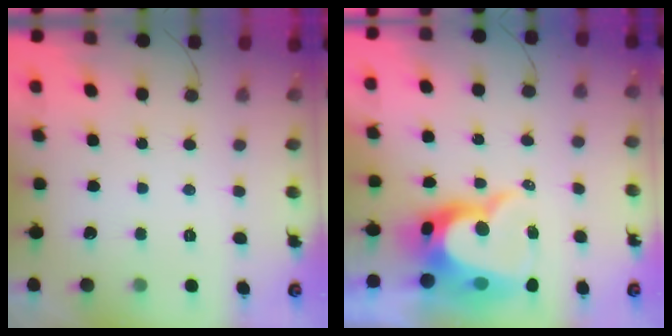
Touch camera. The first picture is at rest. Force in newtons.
{"total": 12.3, "press": 12.2, "slide": 0.9}